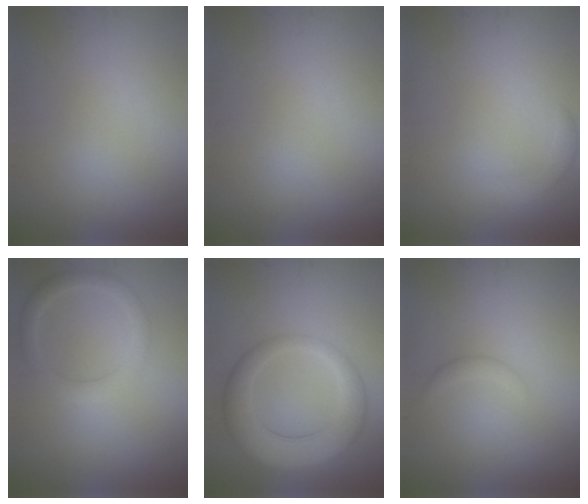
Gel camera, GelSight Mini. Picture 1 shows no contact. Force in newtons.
{"total": 0.0}
{"total": 1.5, "press": 1.5, "slide": 0.1}
{"total": 2.4, "press": 2.4, "slide": 0.1}
{"total": 6.6, "press": 6.6, "slide": 0.3}
{"total": 0.8, "press": 0.8, "slide": 0.1}